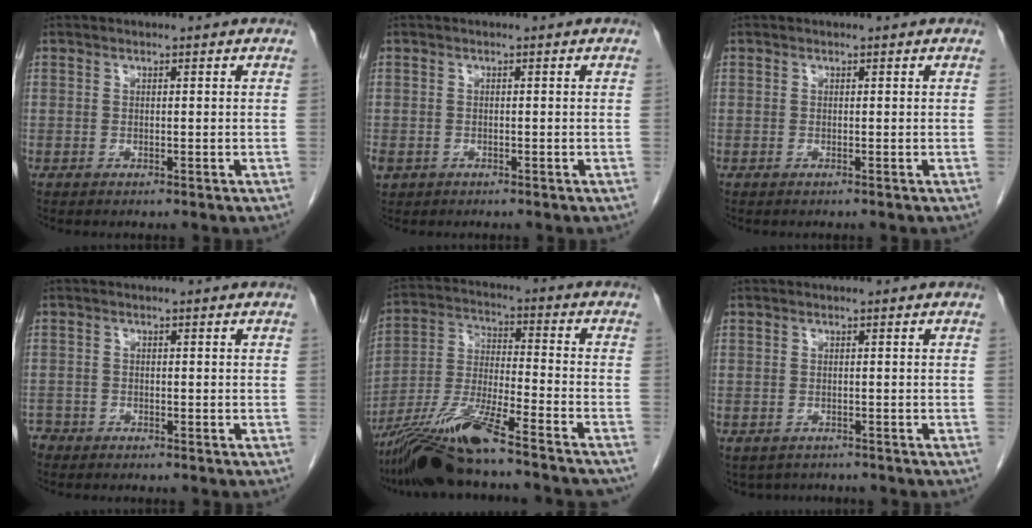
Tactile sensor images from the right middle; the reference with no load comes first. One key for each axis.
{"total": 2.6, "fx": -1.3, "fy": 2.1, "fz": 1.0, "tx": -0.026, "ty": -0.003, "tz": -0.019}
{"total": 0.0}
{"total": 2.6, "fx": -2.3, "fy": 1.3, "fz": 0.1, "tx": -0.007, "ty": 0.002, "tz": -0.043}
{"total": 17.7, "fx": -14.1, "fy": 1.0, "fz": 10.5, "tx": -0.214, "ty": -0.022, "tz": -0.251}
{"total": 4.0, "fx": -3.3, "fy": 2.1, "fz": 0.5, "tx": -0.004, "ty": -0.001, "tz": -0.044}